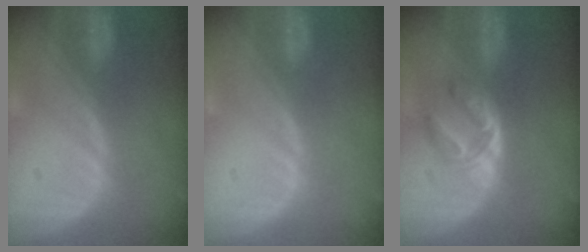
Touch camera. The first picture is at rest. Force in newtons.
{"total": 0.0}
{"total": 6.2, "press": 5.0, "slide": 3.6}